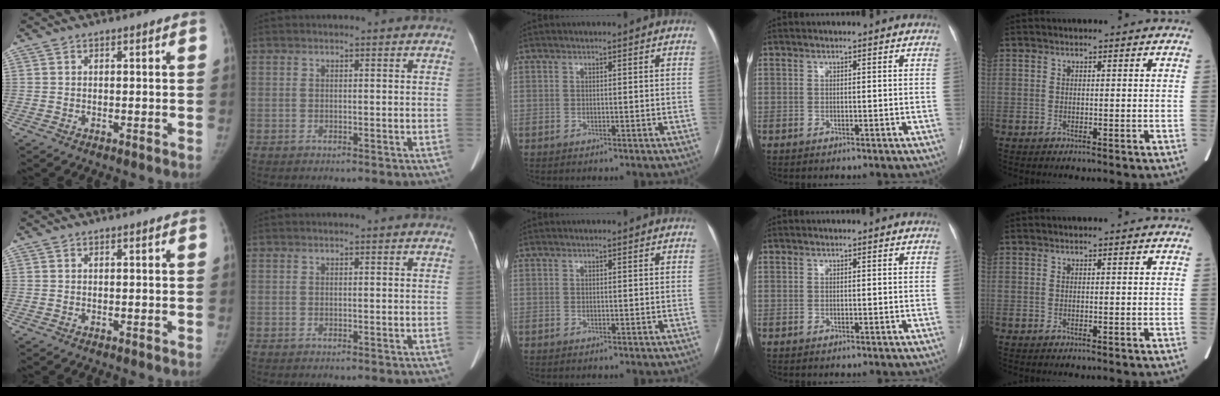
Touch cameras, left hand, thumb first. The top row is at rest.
{}